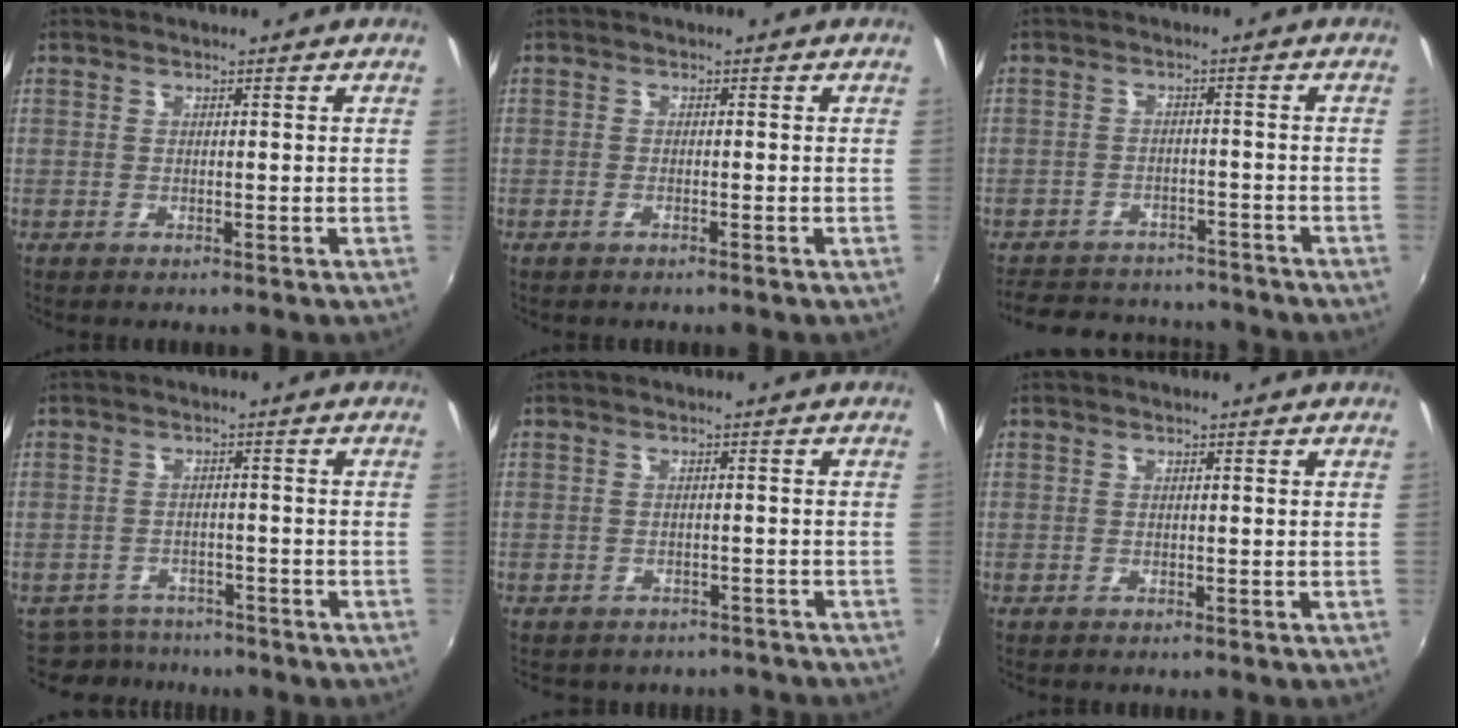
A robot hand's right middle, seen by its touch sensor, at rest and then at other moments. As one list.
[{"total": 0.9, "force": [-0.7, -0.1, 0.6], "torque": [-0.014, -0.001, -0.014]}, {"total": 13.8, "force": [-11.9, 5.7, 4.1], "torque": [-0.105, 0.028, -0.160]}, {"total": 7.2, "force": [-6.2, 3.3, 1.1], "torque": [-0.036, -0.005, -0.092]}, {"total": 6.4, "force": [-5.4, 3.0, 1.7], "torque": [-0.036, -0.012, -0.060]}, {"total": 0.0}]